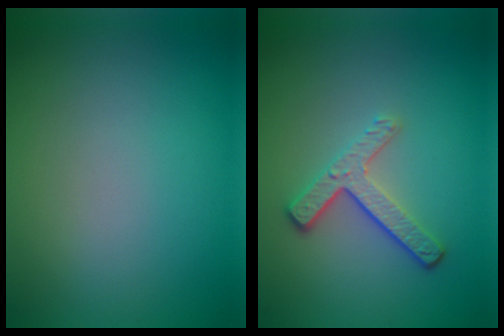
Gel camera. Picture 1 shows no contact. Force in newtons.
{"total": 3.4, "press": 2.6, "slide": 2.3}